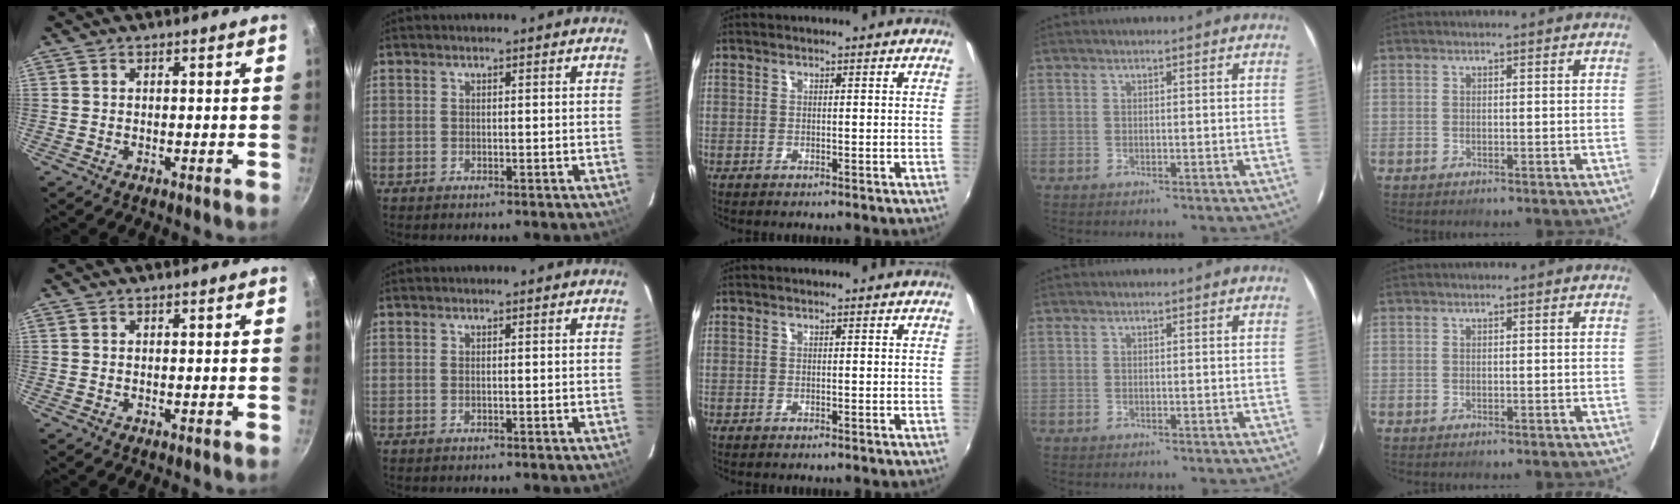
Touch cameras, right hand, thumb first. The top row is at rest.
{}